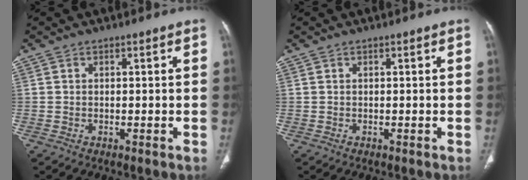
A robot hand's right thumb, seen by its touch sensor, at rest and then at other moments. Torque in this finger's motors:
{"motor_torque": [0.00, 0.00, 0.02, 0.02, 0.00]}